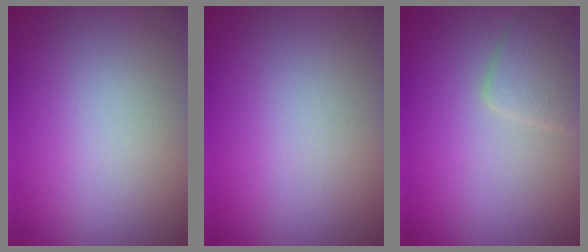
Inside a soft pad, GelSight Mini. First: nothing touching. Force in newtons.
{"total": 0.0}
{"total": 2.5, "press": 2.5, "slide": 0.1}